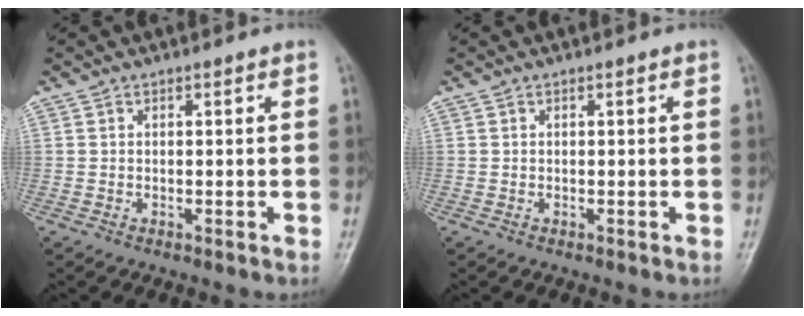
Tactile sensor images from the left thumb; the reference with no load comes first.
{"total": 0.0}